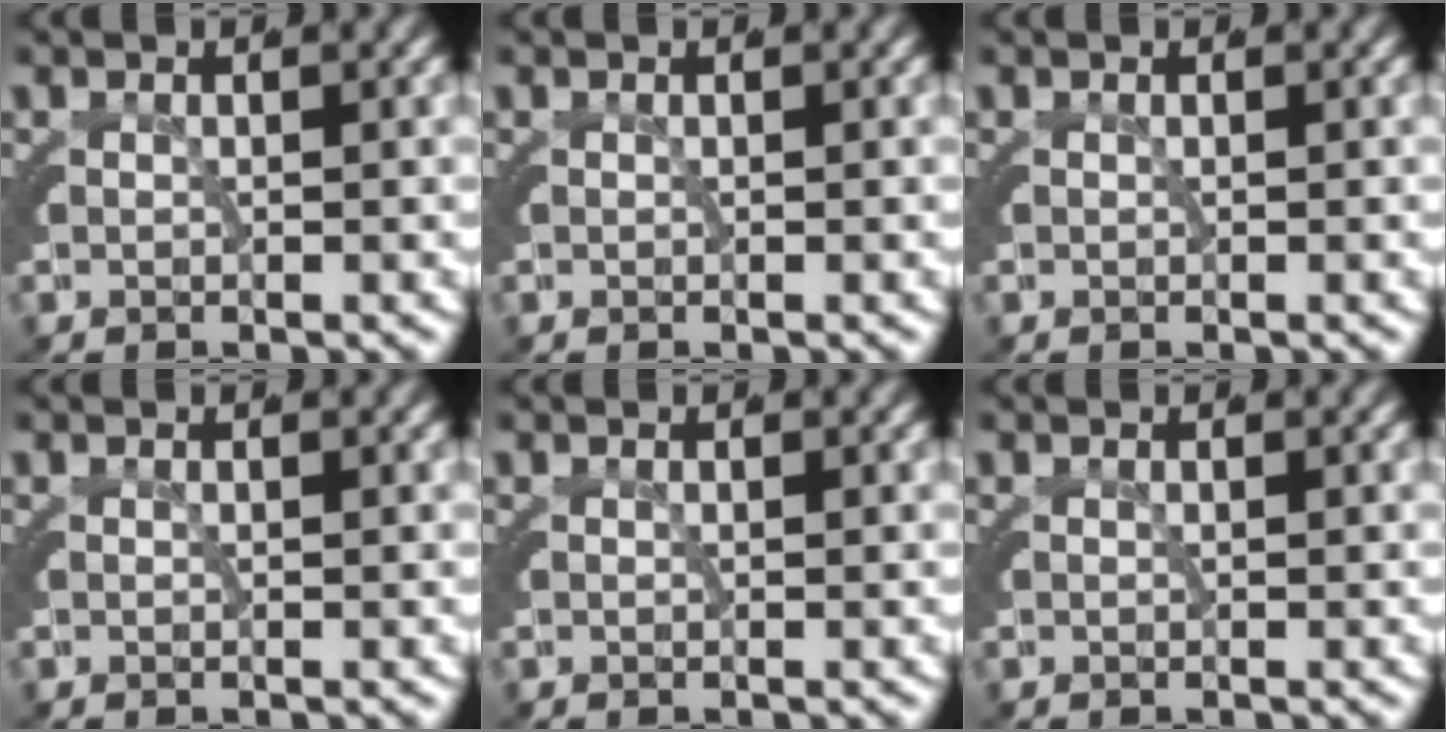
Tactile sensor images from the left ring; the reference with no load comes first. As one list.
[{"total": 0.0}, {"total": 0.0}, {"total": 0.0}, {"total": 0.0}, {"total": 0.0}]